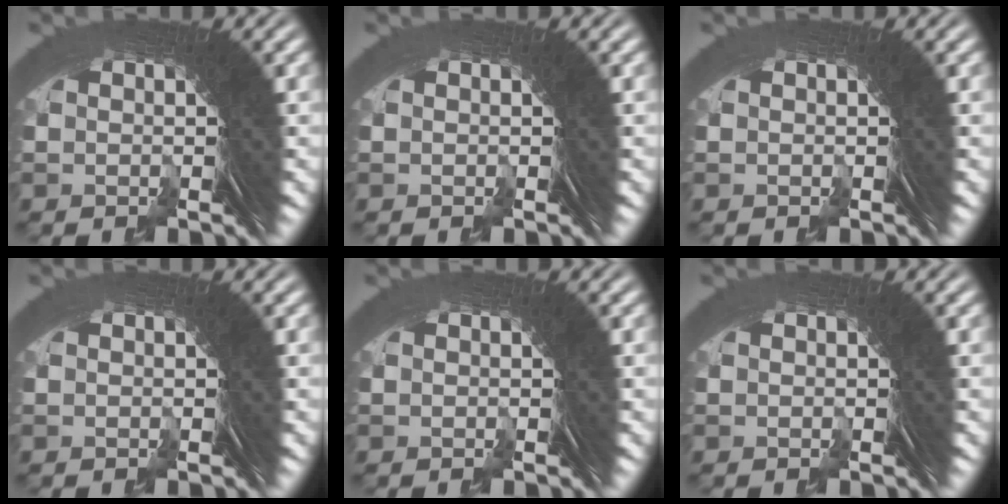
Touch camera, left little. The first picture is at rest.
{"total": 0.0}
{"total": 0.0}
{"total": 0.0}
{"total": 0.0}
{"total": 0.0}